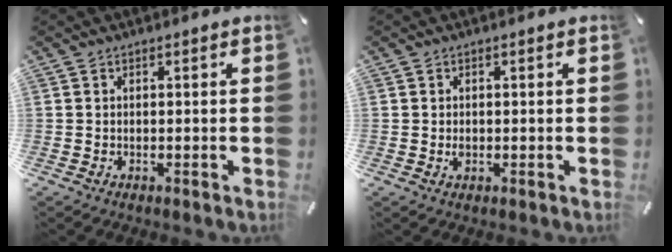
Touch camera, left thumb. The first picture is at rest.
{"total": 1.0, "force": [0.0, 0.9, 0.6], "torque": [-0.012, 0.003, -0.001]}